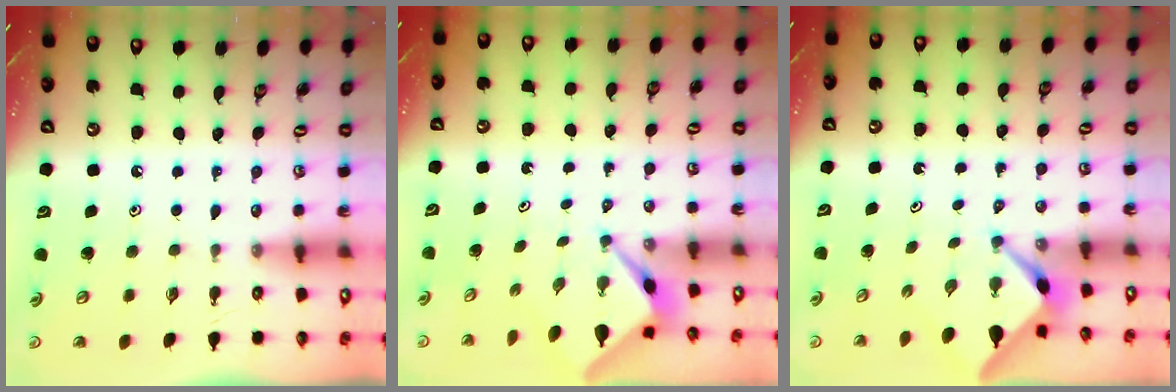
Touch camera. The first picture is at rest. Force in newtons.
{"total": 2.6, "press": 2.6, "slide": 0.1}
{"total": 2.6, "press": 2.6, "slide": 0.3}